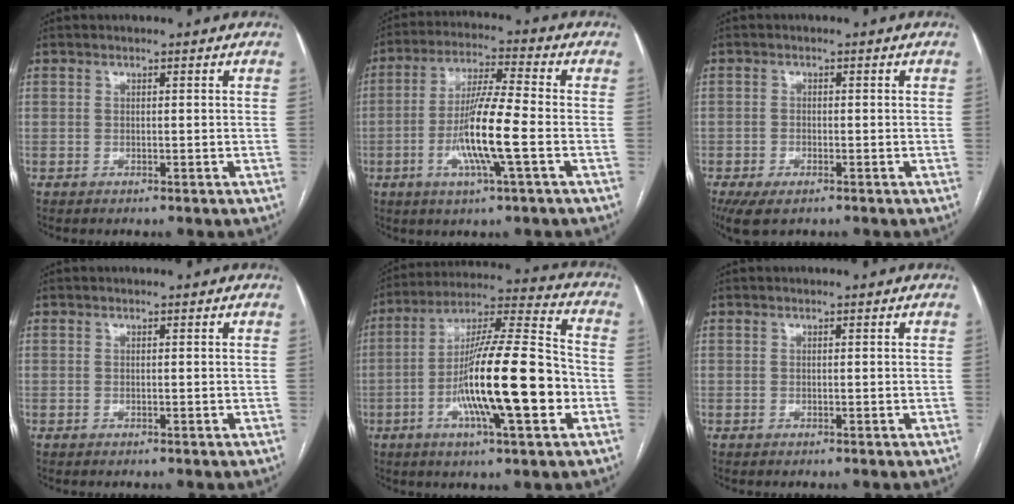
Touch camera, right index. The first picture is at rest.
{"total": 11.1, "force": [-2.9, 0.1, 10.8], "torque": [-0.210, -0.007, -0.061]}
{"total": 4.9, "force": [-3.1, 2.3, 3.0], "torque": [-0.060, -0.009, -0.049]}
{"total": 0.0}
{"total": 18.8, "force": [-4.7, 1.9, 18.0], "torque": [-0.316, 0.000, -0.080]}
{"total": 0.0}